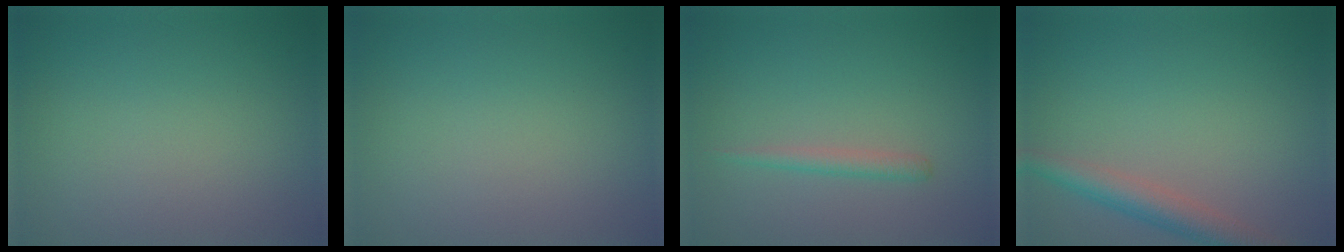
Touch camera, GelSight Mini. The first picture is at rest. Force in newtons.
{"total": 0.0}
{"total": 1.3, "press": 1.3, "slide": 0.0}
{"total": 3.5, "press": 3.5, "slide": 0.1}